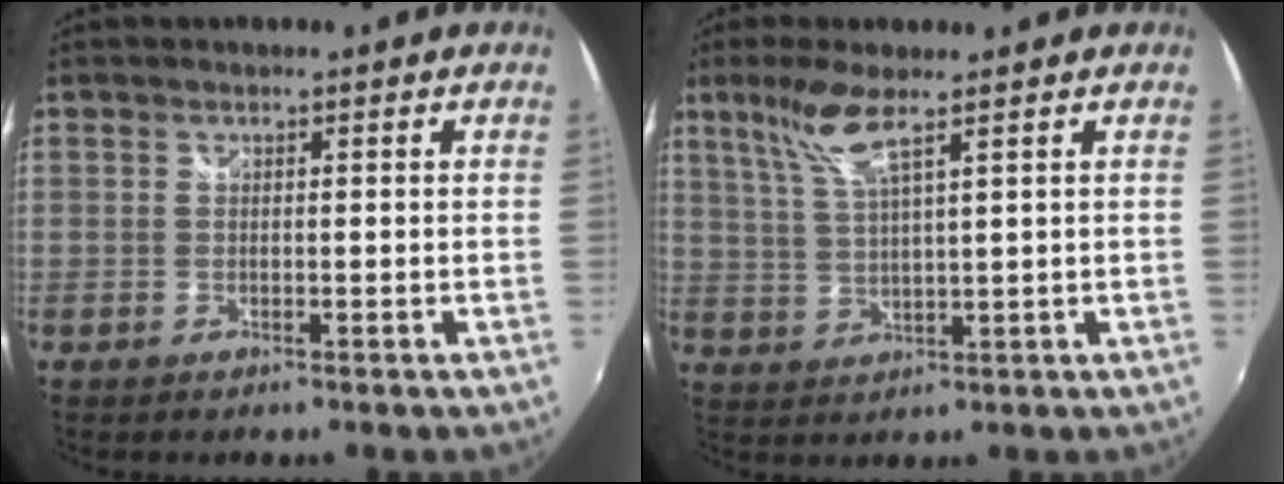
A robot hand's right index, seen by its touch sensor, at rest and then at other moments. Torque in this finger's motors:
{"motor_torque": [0.46, 0.30, 0.17, 0.10]}